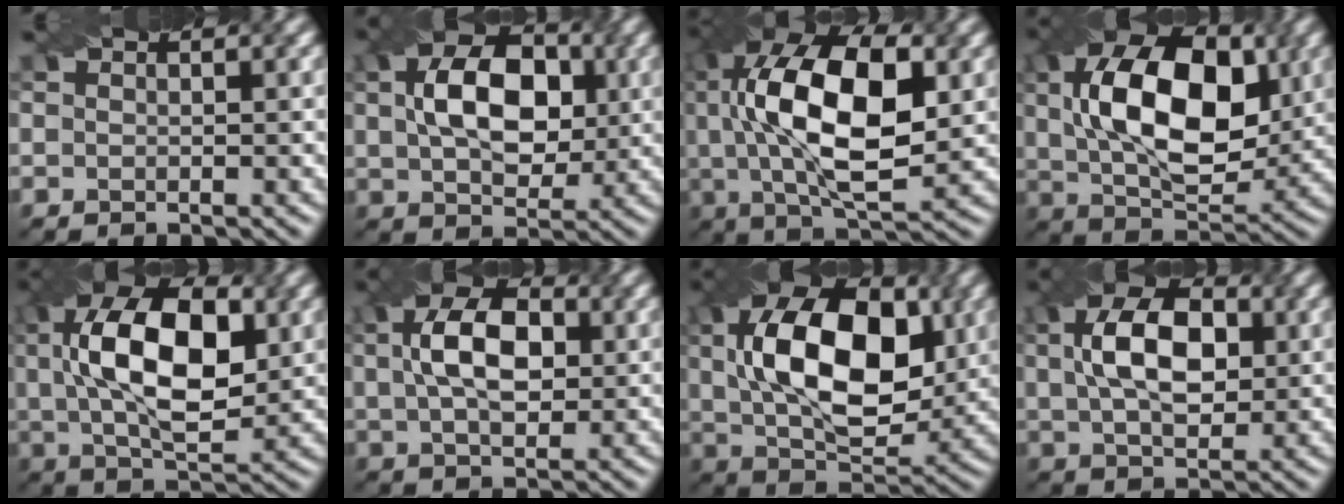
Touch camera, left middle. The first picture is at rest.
{"total": 8.8, "force": [1.4, 5.5, 6.6], "torque": [-0.118, 0.010, 0.023]}
{"total": 13.8, "force": [1.8, 6.3, 12.1], "torque": [-0.218, 0.014, 0.029]}
{"total": 13.2, "force": [2.0, 7.4, 10.8], "torque": [-0.182, 0.014, 0.033]}
{"total": 12.4, "force": [2.0, 6.3, 10.6], "torque": [-0.186, 0.014, 0.033]}
{"total": 7.3, "force": [1.3, 4.2, 5.8], "torque": [-0.108, 0.016, 0.018]}
{"total": 13.5, "force": [1.9, 7.7, 11.0], "torque": [-0.185, 0.015, 0.031]}
{"total": 8.3, "force": [1.5, 4.8, 6.6], "torque": [-0.123, 0.015, 0.024]}